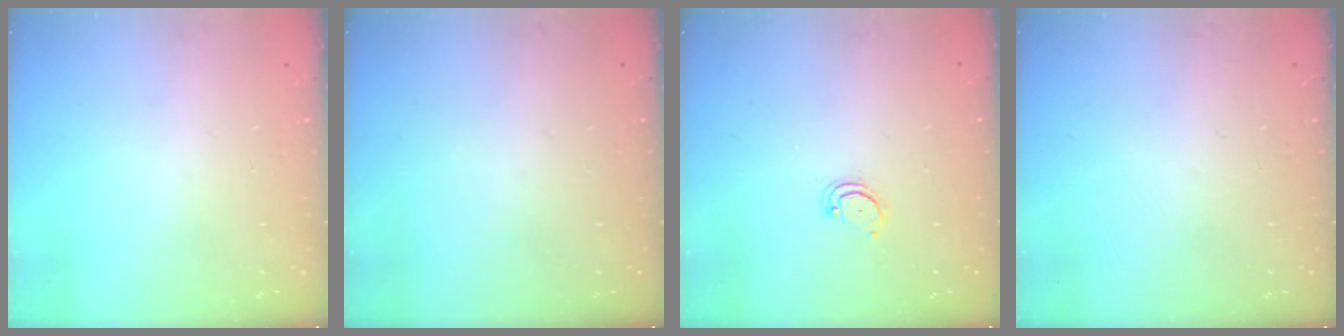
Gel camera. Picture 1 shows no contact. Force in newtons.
{"total": 0.0}
{"total": 3.4, "press": 3.4, "slide": 0.2}
{"total": 0.0}